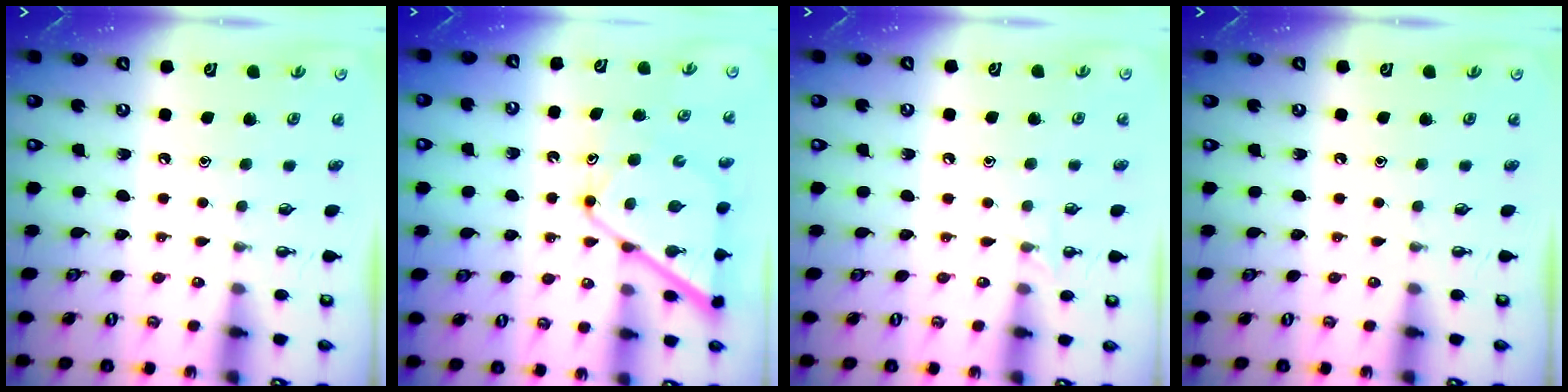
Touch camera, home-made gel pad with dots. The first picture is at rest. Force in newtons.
{"total": 11.5, "press": 11.5, "slide": 1.0}
{"total": 3.8, "press": 3.7, "slide": 0.5}
{"total": 0.0}